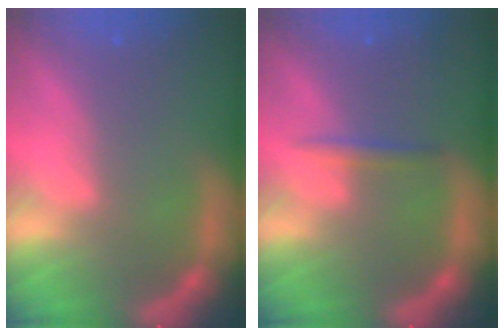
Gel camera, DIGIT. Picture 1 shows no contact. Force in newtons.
{"total": 1.4}